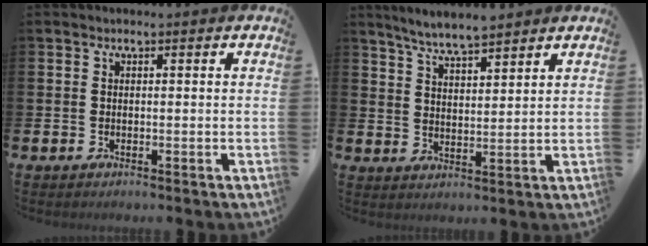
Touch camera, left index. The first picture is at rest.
{"total": 5.7, "force": [5.5, 0.4, 1.4], "torque": [-0.049, -0.021, 0.101]}